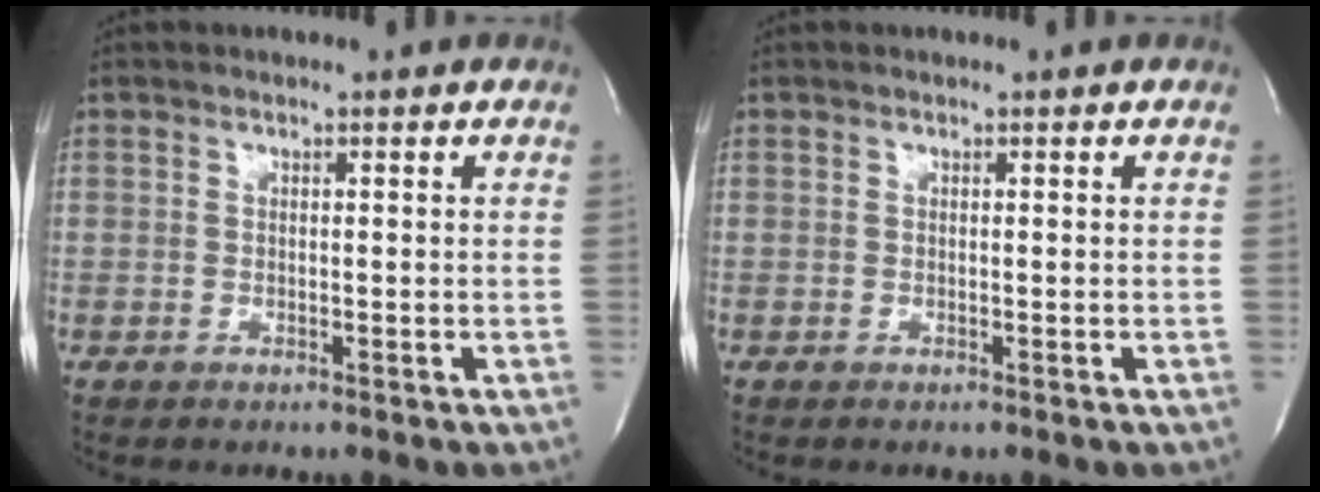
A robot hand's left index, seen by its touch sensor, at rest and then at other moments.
{"total": 0.0}